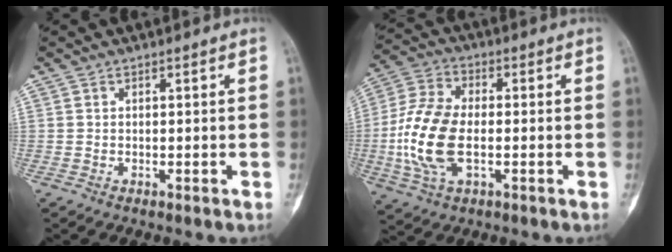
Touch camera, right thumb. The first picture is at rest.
{"total": 14.0, "force": [-2.0, 7.6, 11.6], "torque": [-0.251, 0.009, -0.040]}